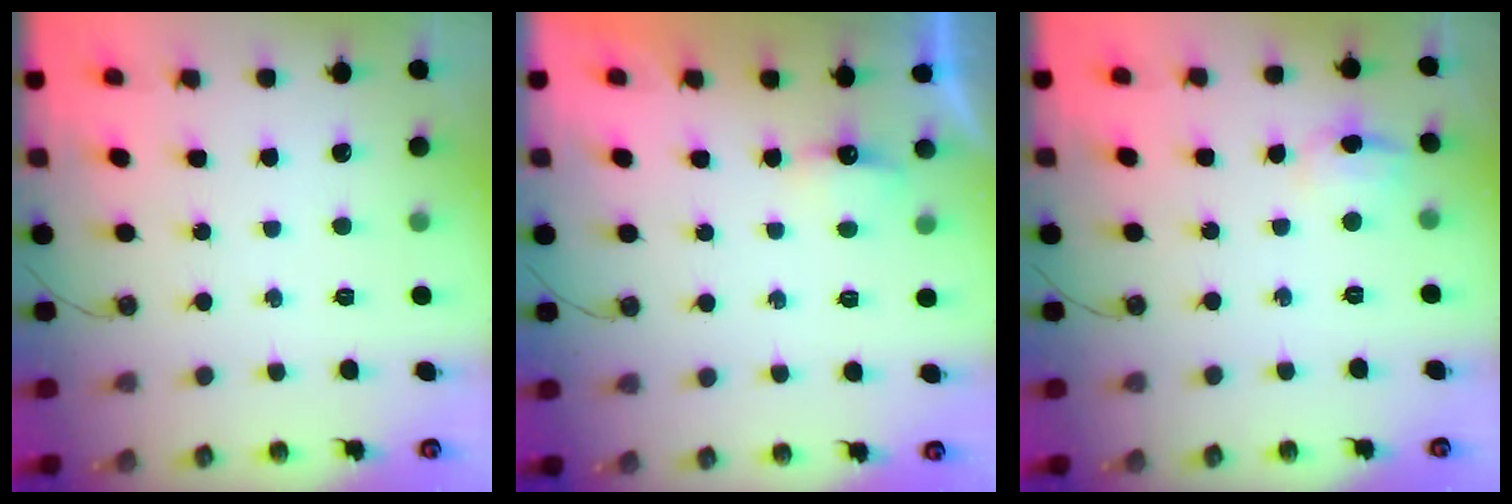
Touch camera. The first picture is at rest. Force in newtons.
{"total": 3.9, "press": 3.8, "slide": 0.7}
{"total": 5.8, "press": 5.6, "slide": 1.8}